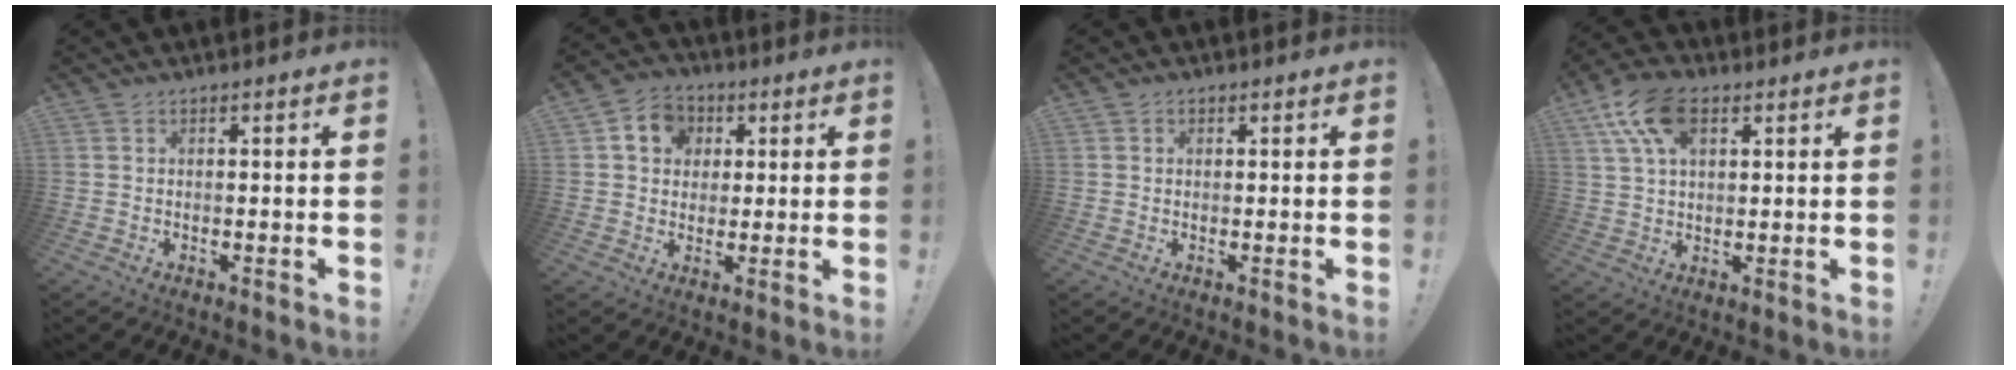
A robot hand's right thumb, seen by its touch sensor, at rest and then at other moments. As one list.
[{"total": 8.2, "force": [2.4, 7.2, 3.1], "torque": [-0.046, 0.001, 0.050]}, {"total": 0.6, "force": [0.3, 0.5, 0.1], "torque": [-0.001, 0.001, 0.006]}, {"total": 13.4, "force": [5.8, 7.6, 9.4], "torque": [-0.166, -0.007, 0.109]}]